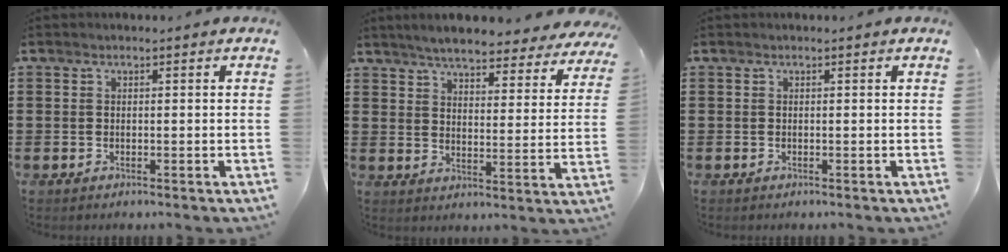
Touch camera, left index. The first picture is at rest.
{"total": 5.3, "force": [5.0, 0.2, 1.6], "torque": [-0.055, -0.030, 0.085]}
{"total": 0.0}